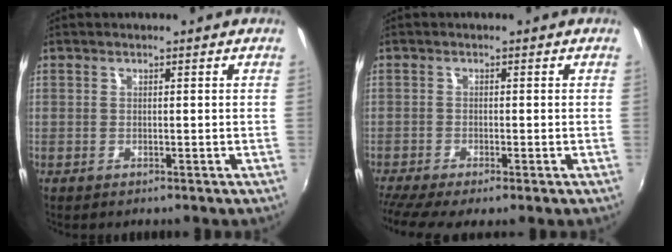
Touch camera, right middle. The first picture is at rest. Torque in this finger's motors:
{"motor_torque": [1.01, -1.13, 0.57, 0.16]}